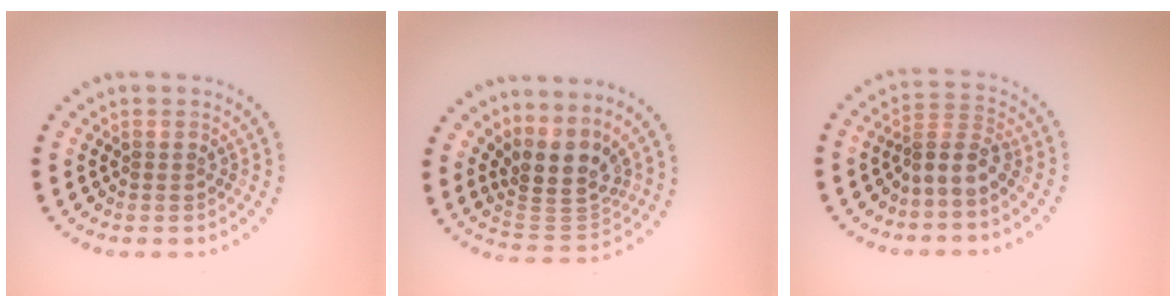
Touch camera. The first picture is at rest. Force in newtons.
{"total": 4.0, "press": 3.0, "slide": 2.6}
{"total": 2.5, "press": 1.7, "slide": 1.9}